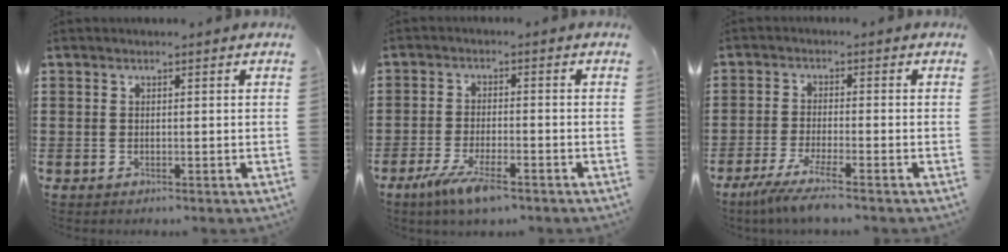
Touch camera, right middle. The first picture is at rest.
{"total": 6.5, "force": [-4.0, 1.3, 4.9], "torque": [-0.109, -0.016, -0.076]}
{"total": 4.5, "force": [-3.4, -0.1, 3.0], "torque": [-0.071, -0.019, -0.068]}